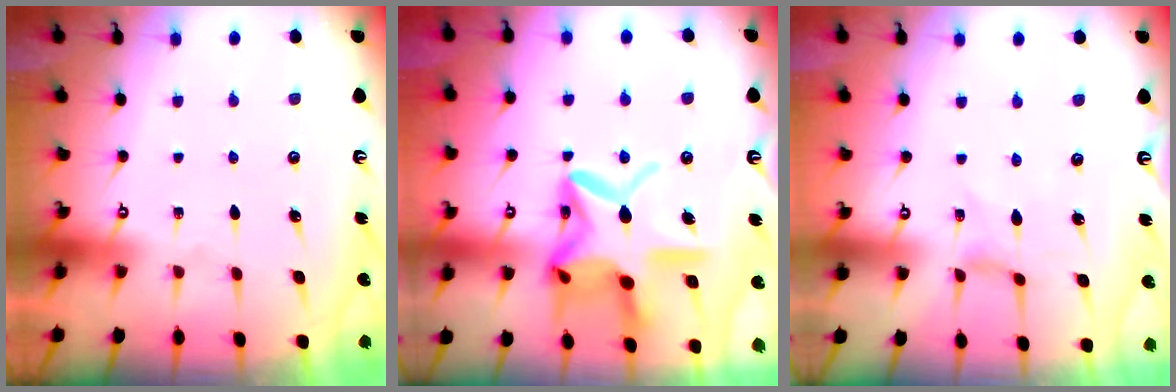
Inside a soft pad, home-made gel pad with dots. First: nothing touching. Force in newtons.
{"total": 20.0, "press": 20.0, "slide": 1.6}
{"total": 0.0}